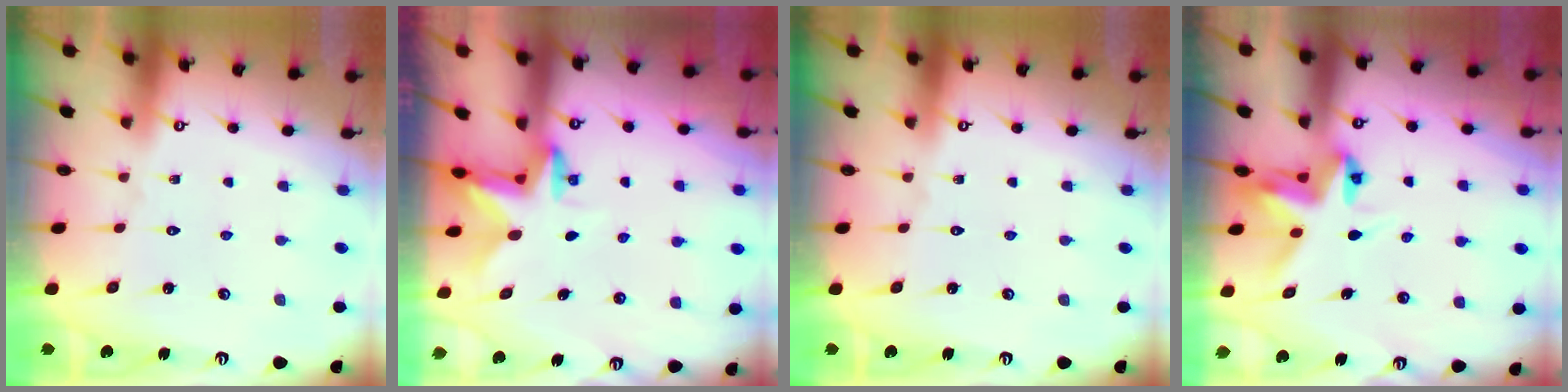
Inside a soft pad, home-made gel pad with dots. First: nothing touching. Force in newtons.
{"total": 2.6, "press": 2.5, "slide": 0.5}
{"total": 0.0}
{"total": 5.3, "press": 5.3, "slide": 0.2}